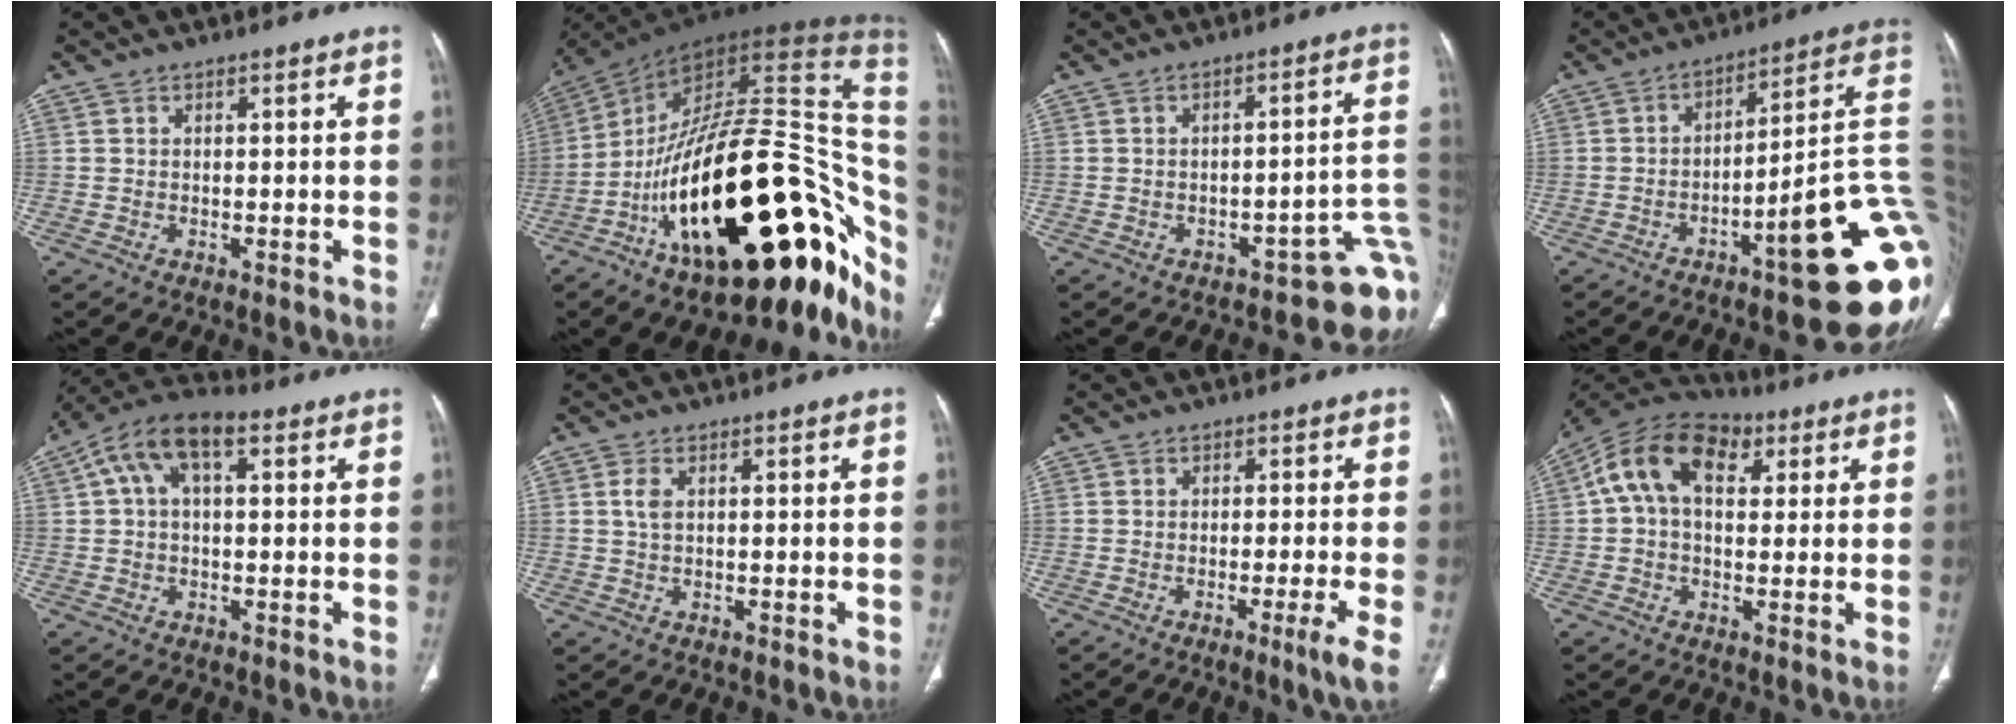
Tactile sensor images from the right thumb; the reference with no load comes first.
{"total": 42.6, "force": [-9.9, 18.0, 37.4], "torque": [-0.453, 0.089, -0.147]}
{"total": 11.2, "force": [-4.6, 4.6, 9.2], "torque": [-0.078, 0.048, -0.052]}
{"total": 22.2, "force": [-6.2, 4.4, 20.9], "torque": [-0.195, 0.045, -0.080]}
{"total": 10.5, "force": [3.4, 5.4, 8.4], "torque": [-0.160, 0.040, 0.053]}
{"total": 2.2, "force": [0.5, 1.3, 1.7], "torque": [-0.042, 0.003, 0.009]}
{"total": 4.0, "force": [-1.6, -0.7, 3.6], "torque": [-0.066, -0.012, -0.027]}
{"total": 14.4, "force": [4.1, 9.1, 10.3], "torque": [-0.167, 0.031, 0.062]}